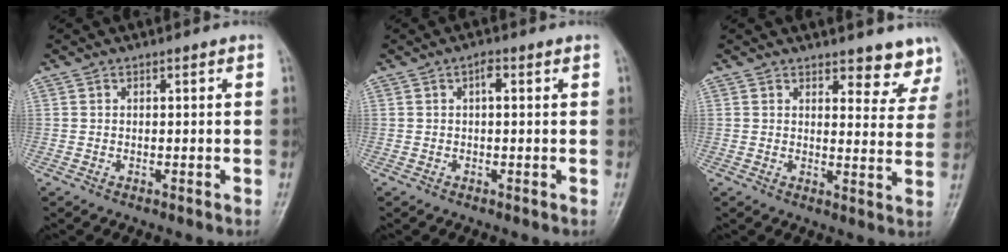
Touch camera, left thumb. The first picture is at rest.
{"total": 1.8, "force": [0.5, 0.7, 1.6], "torque": [-0.025, 0.003, 0.004]}
{"total": 6.6, "force": [5.7, 2.6, 2.1], "torque": [0.015, -0.041, 0.056]}